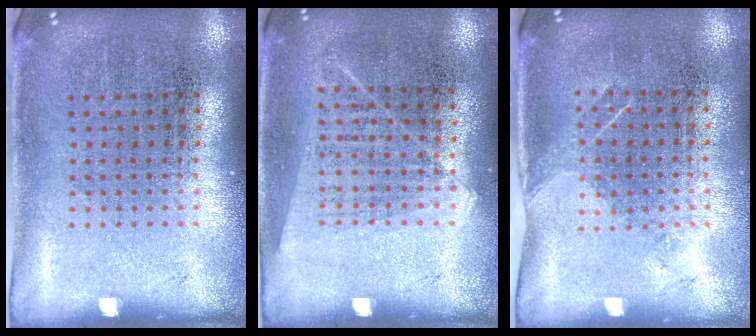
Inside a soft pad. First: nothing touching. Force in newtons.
{"total": 1.1, "press": 1.0, "slide": 0.6}
{"total": 1.2, "press": 1.0, "slide": 0.7}